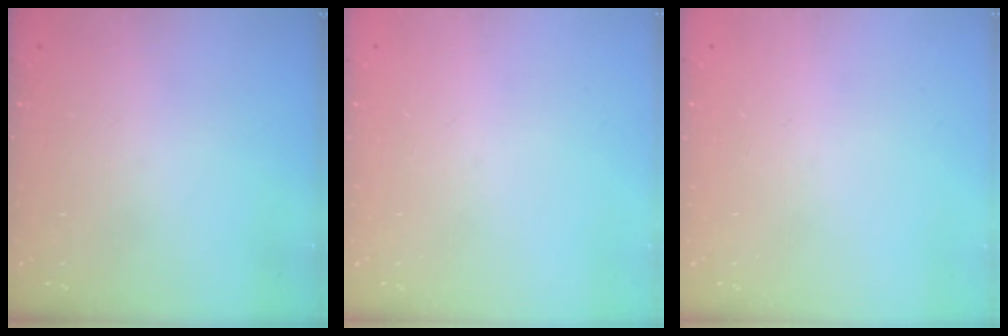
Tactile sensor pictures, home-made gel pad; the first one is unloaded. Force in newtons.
{"total": 0.0}
{"total": 0.0}